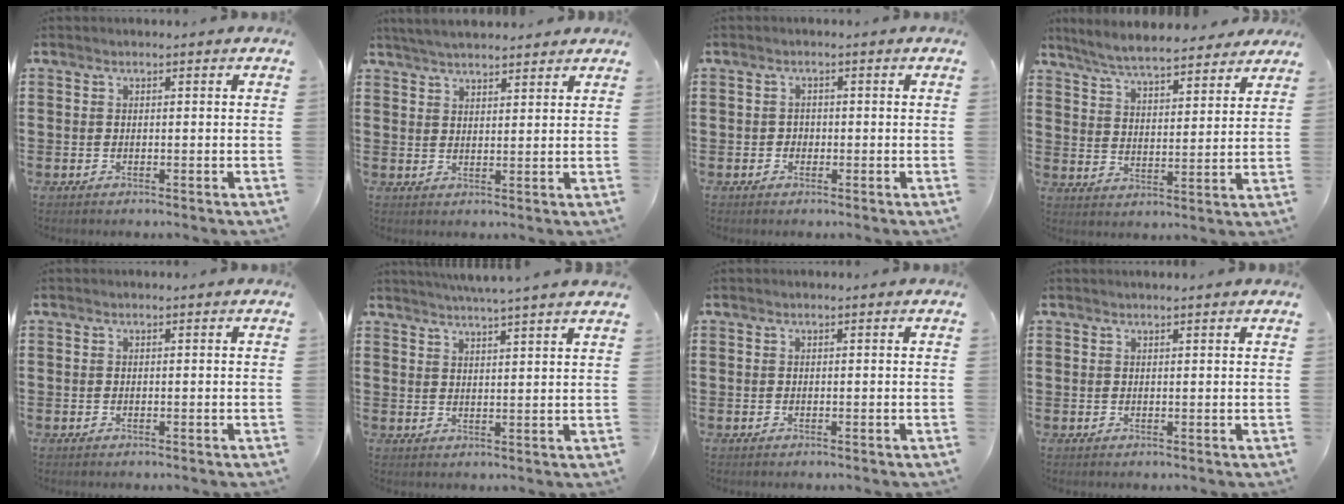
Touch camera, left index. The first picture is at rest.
{"total": 3.7, "force": [3.5, 0.3, 0.9], "torque": [-0.027, -0.003, 0.066]}
{"total": 2.3, "force": [-0.4, 2.1, 0.7], "torque": [-0.022, 0.005, -0.013]}
{"total": 6.2, "force": [5.9, 0.4, 1.8], "torque": [-0.061, -0.027, 0.105]}
{"total": 0.0}
{"total": 3.5, "force": [3.3, -1.0, 0.8], "torque": [-0.026, -0.015, 0.057]}
{"total": 0.0}
{"total": 0.7, "force": [0.6, -0.1, 0.3], "torque": [-0.006, -0.003, 0.013]}